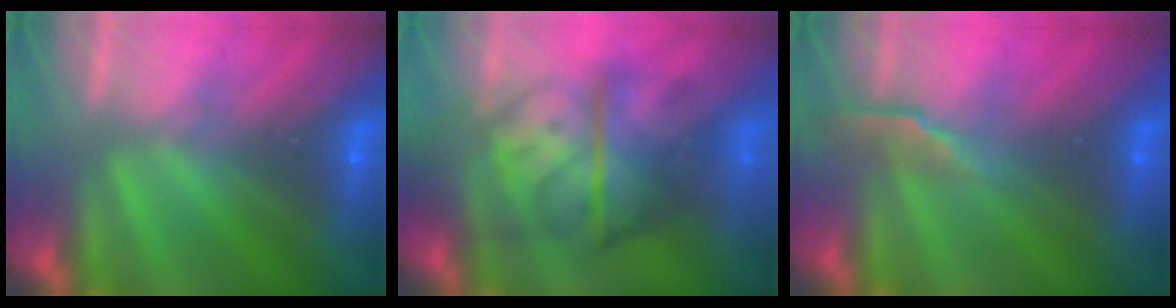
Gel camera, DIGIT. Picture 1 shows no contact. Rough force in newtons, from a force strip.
{"total": 8.8}
{"total": 2.6}